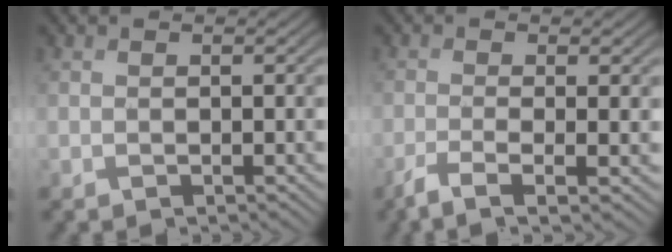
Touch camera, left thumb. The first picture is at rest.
{"total": 4.5, "force": [-1.8, 0.9, 4.0], "torque": [-0.070, -0.004, -0.041]}